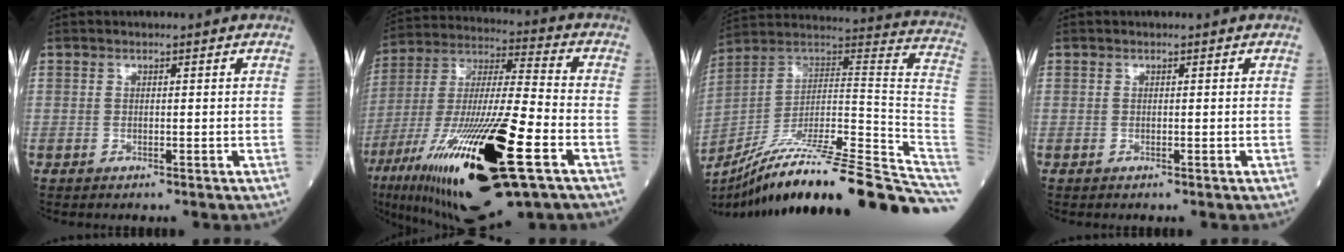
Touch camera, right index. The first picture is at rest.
{"total": 29.0, "force": [-12.5, 5.0, 25.7], "torque": [-0.495, -0.057, -0.214]}
{"total": 32.5, "force": [-25.4, 1.1, 20.3], "torque": [-0.189, -0.001, -0.381]}
{"total": 0.0}